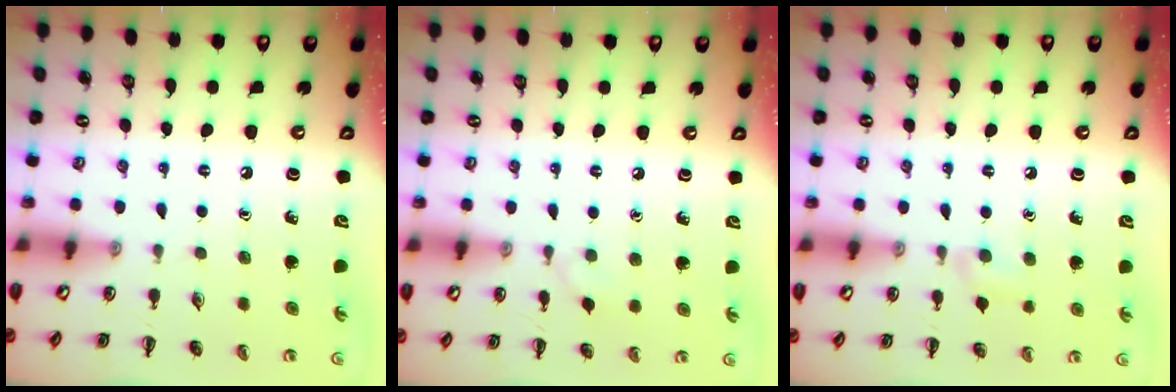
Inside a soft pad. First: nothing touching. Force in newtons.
{"total": 3.0, "press": 2.8, "slide": 1.2}
{"total": 5.3, "press": 5.0, "slide": 1.9}